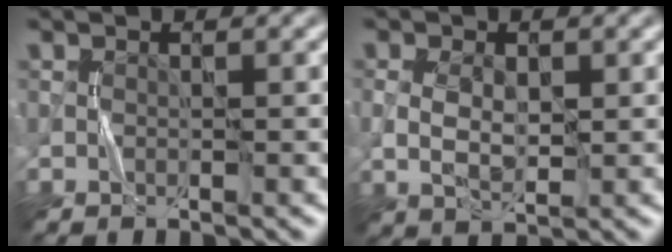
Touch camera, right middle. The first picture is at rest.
{"total": 3.3, "force": [0.2, 1.9, 2.6], "torque": [-0.056, -0.001, 0.005]}